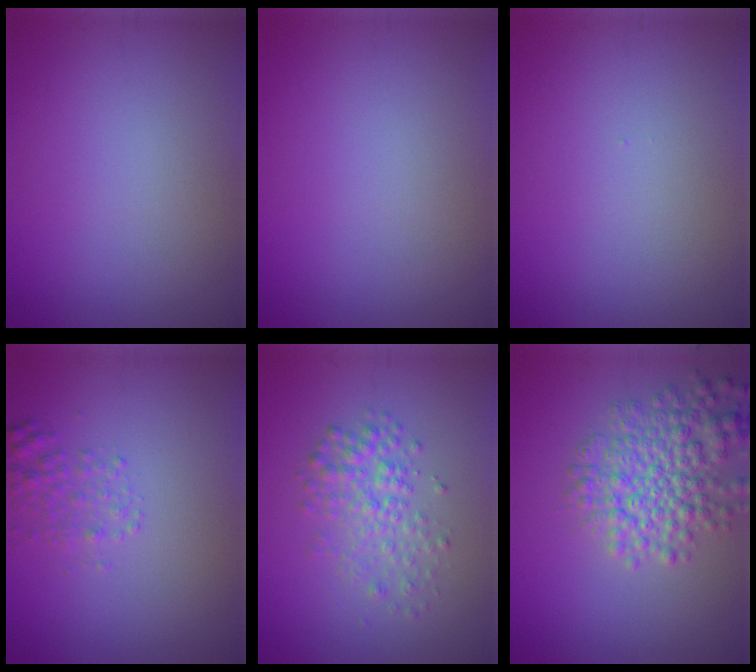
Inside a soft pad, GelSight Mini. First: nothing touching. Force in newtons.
{"total": 0.0}
{"total": 0.0}
{"total": 1.7, "press": 1.7, "slide": 0.1}
{"total": 3.2, "press": 3.2, "slide": 0.1}
{"total": 6.0, "press": 6.0, "slide": 0.2}